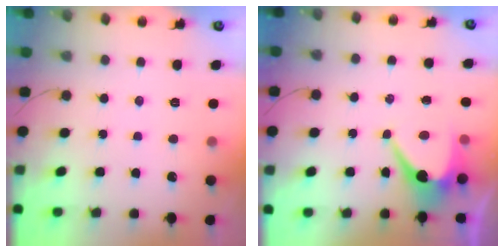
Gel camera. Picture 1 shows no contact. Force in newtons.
{"total": 7.1, "press": 7.0, "slide": 0.5}